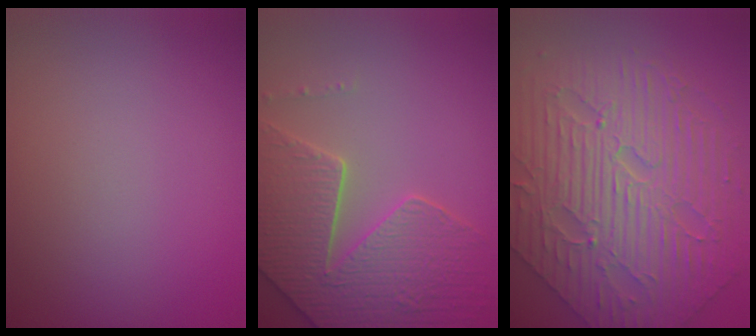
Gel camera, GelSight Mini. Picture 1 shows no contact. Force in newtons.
{"total": 7.0, "press": 5.9, "slide": 3.9}
{"total": 8.6, "press": 6.8, "slide": 5.2}